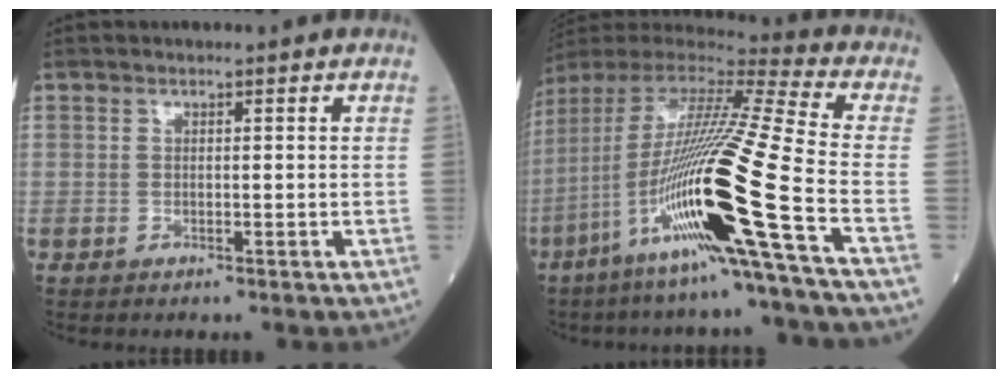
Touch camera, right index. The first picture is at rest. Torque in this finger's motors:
{"motor_torque": [2.01, -0.13, 1.06, 0.21]}